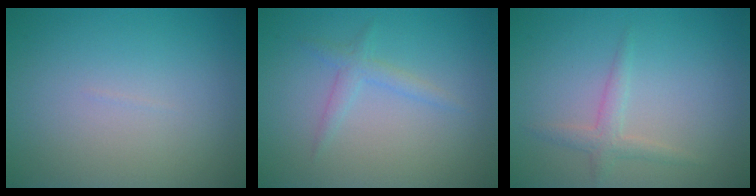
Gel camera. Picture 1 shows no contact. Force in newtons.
{"total": 1.6, "press": 1.6, "slide": 0.1}
{"total": 1.8, "press": 1.8, "slide": 0.0}